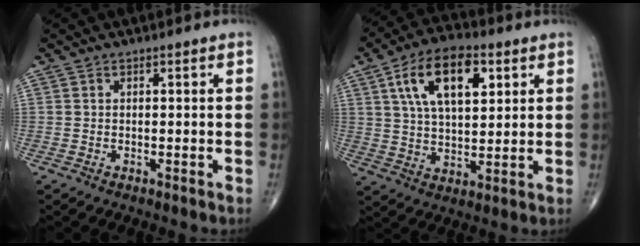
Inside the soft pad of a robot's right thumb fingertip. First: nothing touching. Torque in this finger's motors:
{"motor_torque": [0.78, 3.84, 1.27, 0.52, 0.35]}